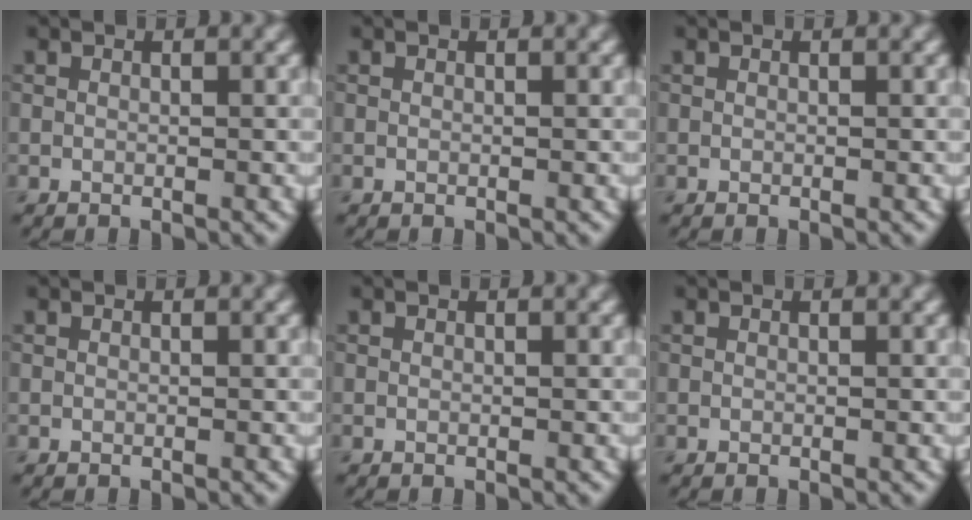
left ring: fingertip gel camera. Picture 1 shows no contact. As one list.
[{"total": 0.0}, {"total": 0.0}, {"total": 0.0}, {"total": 0.0}, {"total": 0.0}]